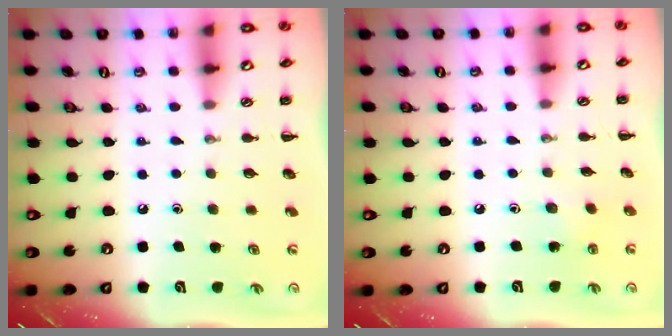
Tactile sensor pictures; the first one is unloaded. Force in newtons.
{"total": 5.3, "press": 5.1, "slide": 1.4}